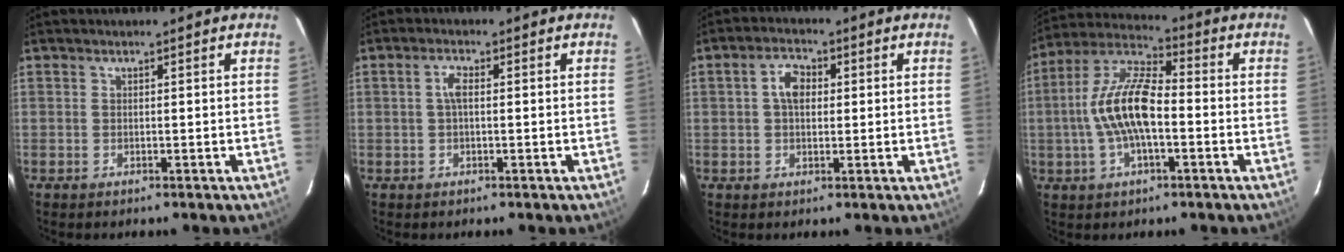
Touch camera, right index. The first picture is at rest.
{"total": 2.2, "force": [0.1, 0.9, 2.0], "torque": [-0.044, 0.007, 0.001]}
{"total": 4.5, "force": [0.7, 3.0, 3.3], "torque": [-0.060, 0.015, 0.012]}
{"total": 13.4, "force": [-1.9, 5.2, 12.2], "torque": [-0.248, 0.012, -0.039]}